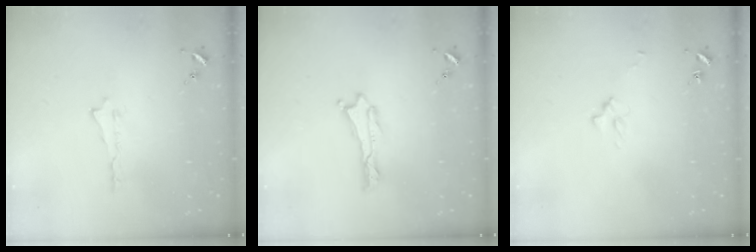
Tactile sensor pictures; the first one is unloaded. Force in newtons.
{"total": 0.0}
{"total": 2.9, "press": 2.9, "slide": 0.4}